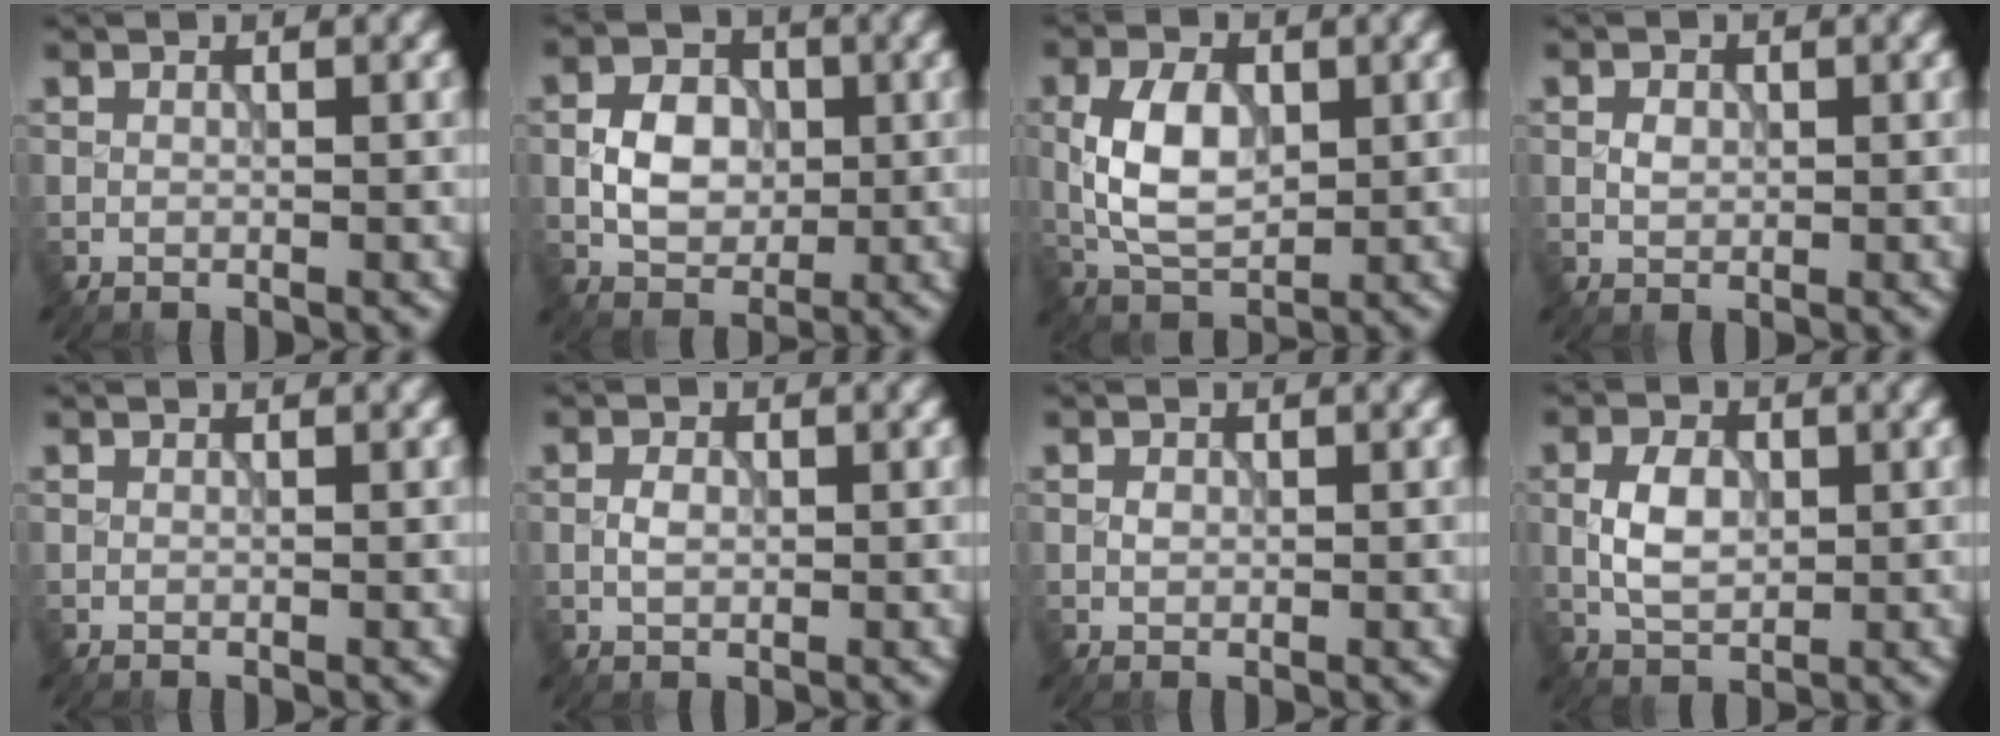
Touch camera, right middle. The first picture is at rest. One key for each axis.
{"total": 4.6, "fx": -0.2, "fy": 3.4, "fz": 3.1, "tx": -0.051, "ty": 0.003, "tz": -0.005}
{"total": 5.9, "fx": 0.4, "fy": 3.5, "fz": 4.7, "tx": -0.096, "ty": 0.001, "tz": 0.008}
{"total": 1.2, "fx": 0.1, "fy": 0.9, "fz": 0.8, "tx": -0.013, "ty": 0.000, "tz": 0.001}
{"total": 0.0}
{"total": 1.4, "fx": -0.2, "fy": 0.9, "fz": 1.1, "tx": -0.022, "ty": 0.003, "tz": -0.005}
{"total": 0.7, "fx": 0.0, "fy": 0.5, "fz": 0.4, "tx": -0.006, "ty": -0.002, "tz": 0.000}
{"total": 3.8, "fx": 0.1, "fy": 2.4, "fz": 2.9, "tx": -0.060, "ty": 0.003, "tz": 0.001}